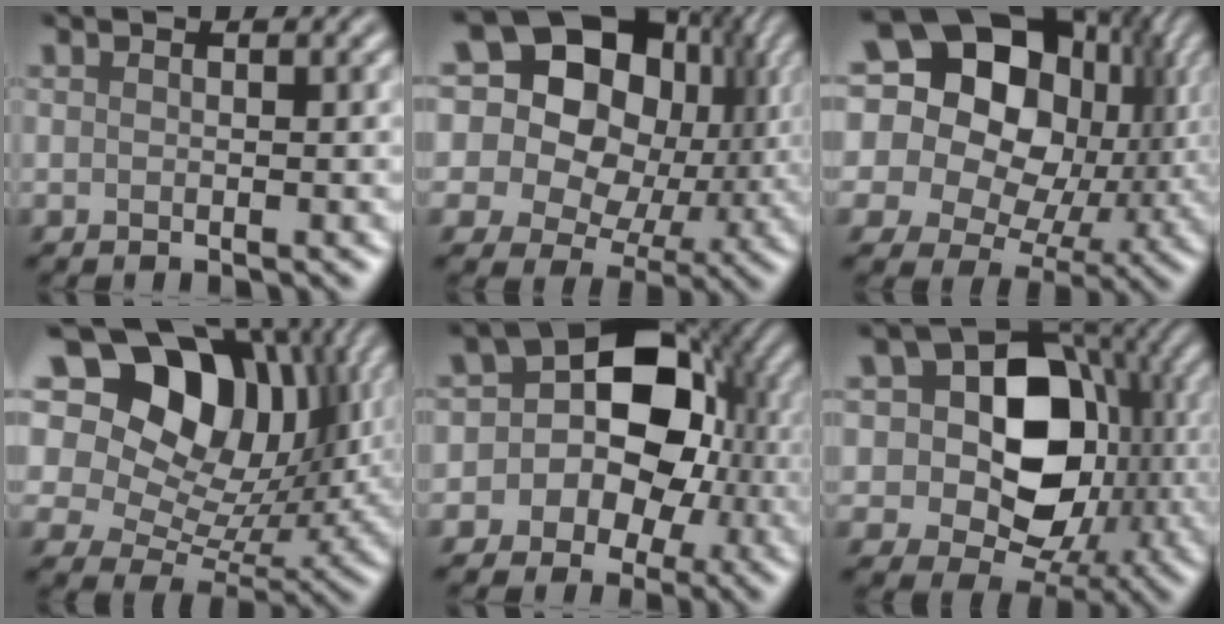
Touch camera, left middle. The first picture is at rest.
{"total": 17.6, "force": [5.9, 13.9, 9.0], "torque": [-0.197, 0.059, 0.089]}
{"total": 20.1, "force": [5.9, 15.8, 10.8], "torque": [-0.227, 0.052, 0.079]}
{"total": 15.9, "force": [8.2, 10.2, 9.1], "torque": [-0.178, 0.061, 0.135]}
{"total": 9.2, "force": [0.0, 7.7, 5.1], "torque": [-0.028, 0.029, -0.029]}
{"total": 11.0, "force": [0.8, 8.5, 6.9], "torque": [-0.070, 0.010, 0.010]}